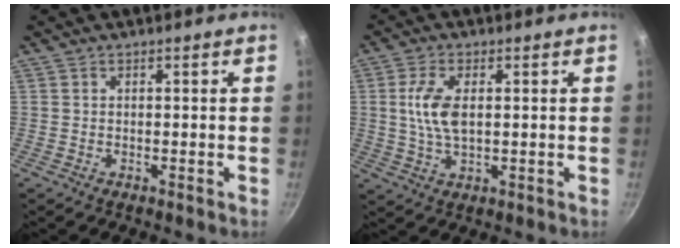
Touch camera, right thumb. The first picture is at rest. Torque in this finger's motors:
{"motor_torque": [0.46, 1.45, 1.27, 0.33, 0.36]}